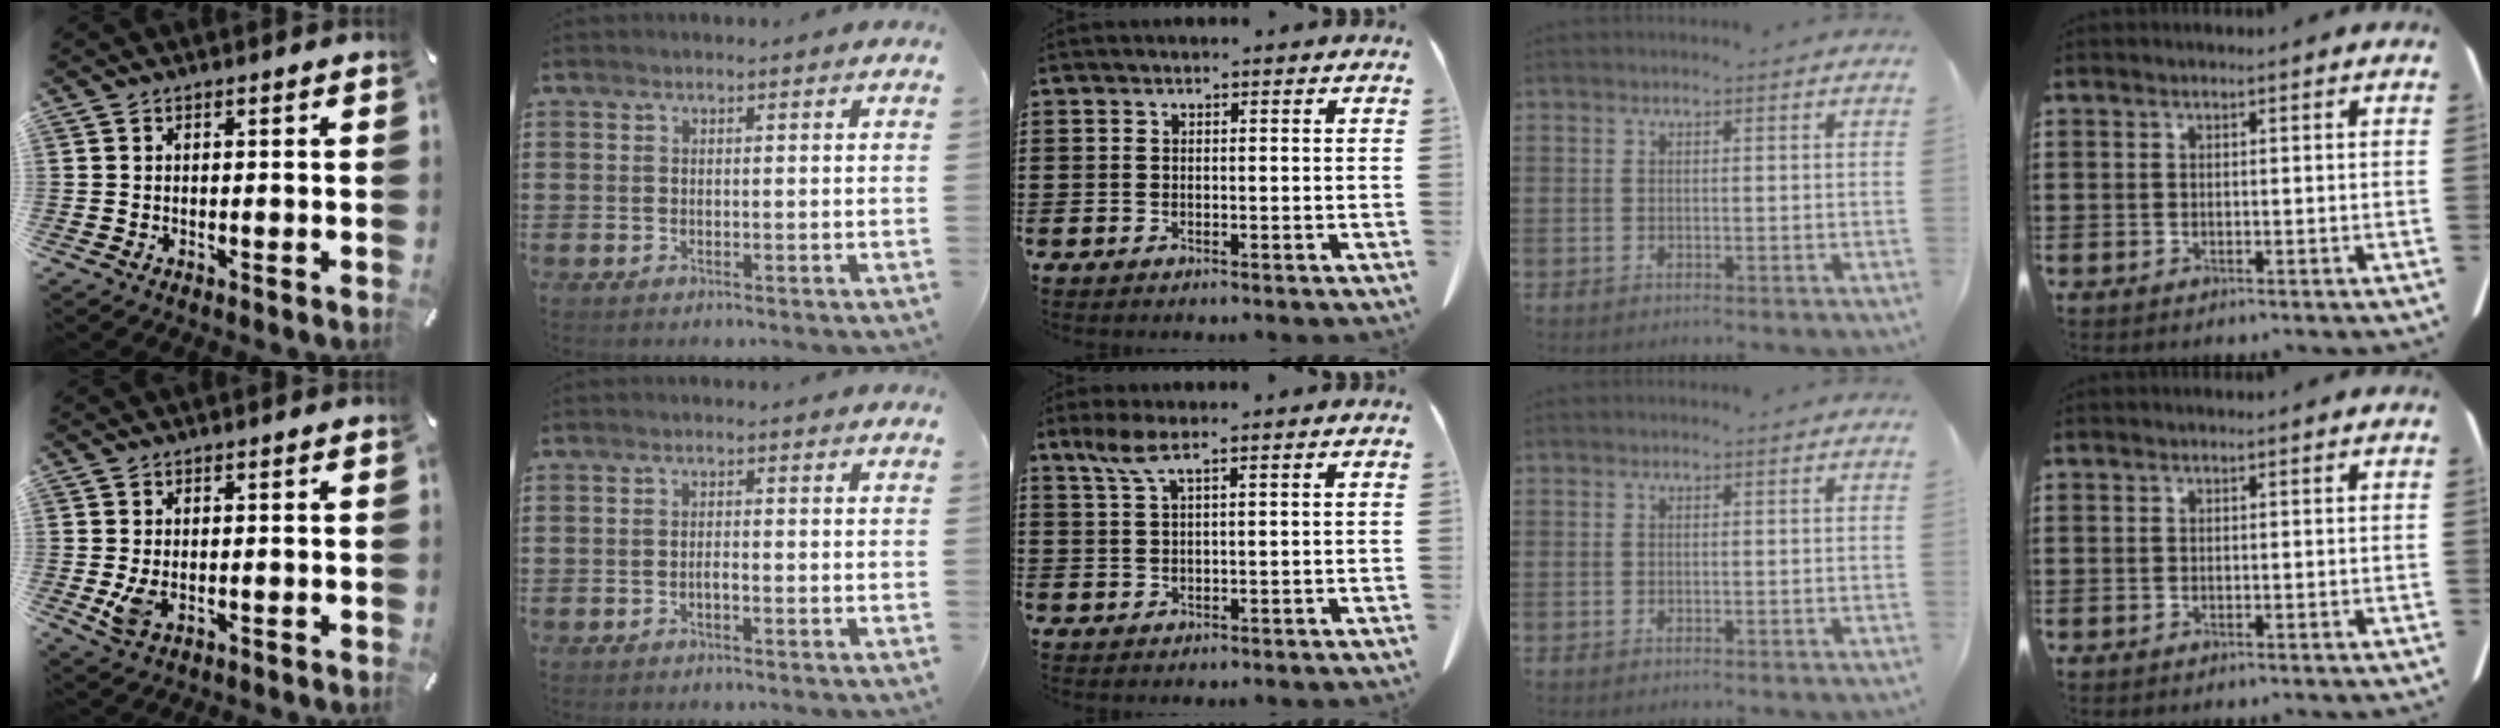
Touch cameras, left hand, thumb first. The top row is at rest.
{"thumb": {"total": 4.3, "force": [-0.5, 2.4, 3.6], "torque": [-0.072, -0.005, -0.011]}, "index": {"total": 1.1, "force": [-0.6, 0.2, 0.9], "torque": [-0.019, -0.002, -0.011]}, "middle": {"total": 3.2, "force": [1.9, 0.4, 2.5], "torque": [-0.062, -0.002, 0.032]}}